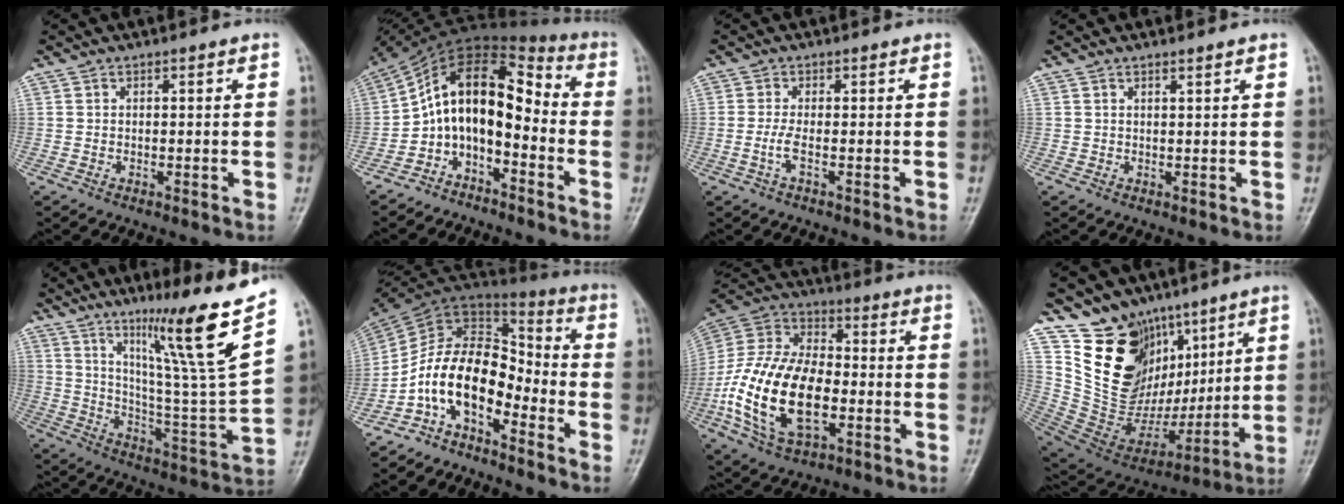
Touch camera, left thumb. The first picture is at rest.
{"total": 13.2, "force": [-3.8, 7.7, 10.0], "torque": [-0.148, 0.100, -0.083]}
{"total": 2.5, "force": [-0.9, 0.3, 2.4], "torque": [-0.065, 0.000, -0.020]}
{"total": 0.6, "force": [0.5, -0.2, 0.2], "torque": [-0.012, -0.008, 0.013]}
{"total": 21.1, "force": [12.6, 0.3, 16.9], "torque": [-0.239, -0.068, 0.206]}
{"total": 13.4, "force": [-6.6, 7.1, 9.2], "torque": [-0.153, 0.093, -0.138]}
{"total": 21.5, "force": [-4.8, 12.1, 17.0], "torque": [-0.332, 0.016, -0.088]}
{"total": 18.9, "force": [10.1, 13.7, 8.3], "torque": [-0.098, -0.047, 0.209]}